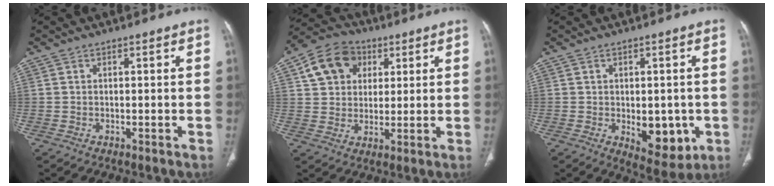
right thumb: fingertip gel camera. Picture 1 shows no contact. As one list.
[{"total": 11.5, "force": [4.1, 9.3, 5.5], "torque": [-0.078, 0.000, 0.067]}, {"total": 11.0, "force": [-2.5, 6.3, 8.7], "torque": [-0.078, -0.009, -0.019]}]